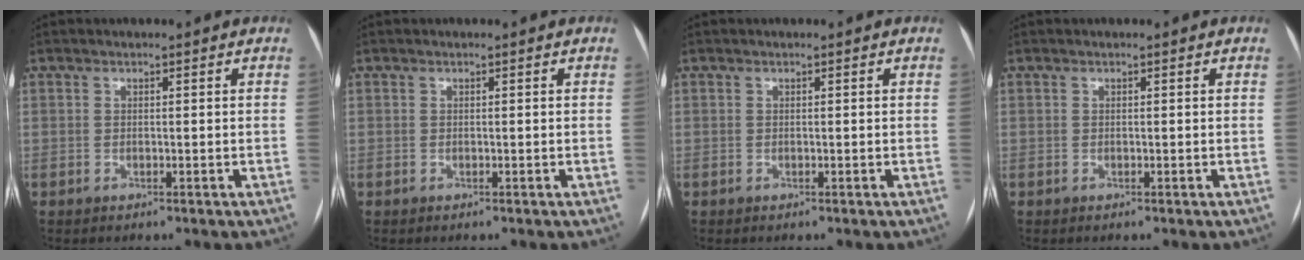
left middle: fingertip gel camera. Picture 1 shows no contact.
{"total": 0.0}
{"total": 0.0}
{"total": 0.0}